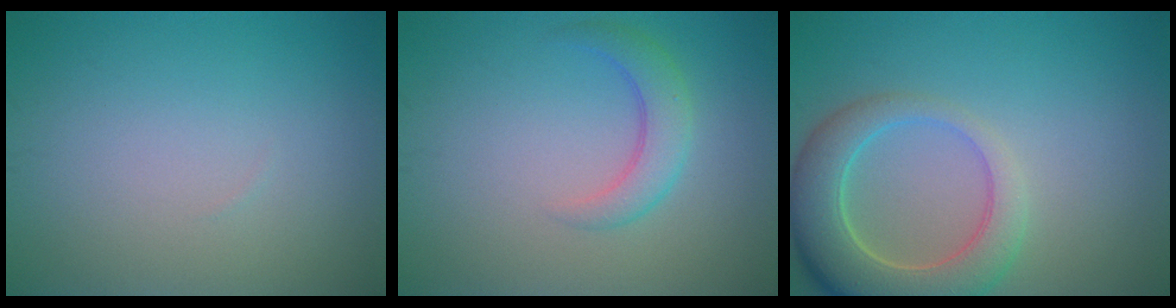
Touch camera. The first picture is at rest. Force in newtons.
{"total": 2.8, "press": 2.8, "slide": 0.1}
{"total": 6.8, "press": 6.7, "slide": 0.9}